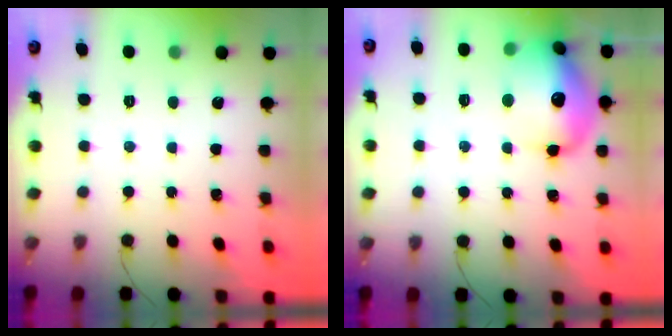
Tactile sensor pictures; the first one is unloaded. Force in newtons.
{"total": 17.7, "press": 17.6, "slide": 2.3}